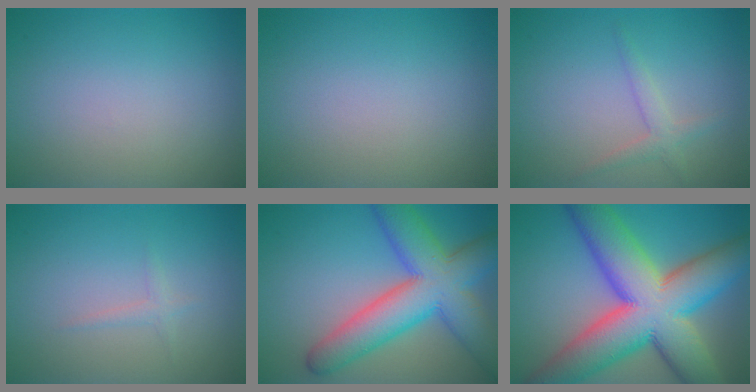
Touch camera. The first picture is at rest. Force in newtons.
{"total": 0.0}
{"total": 1.7, "press": 1.6, "slide": 0.1}
{"total": 0.8, "press": 0.8, "slide": 0.1}
{"total": 10.3, "press": 10.2, "slide": 0.4}
{"total": 16.1, "press": 16.0, "slide": 0.6}